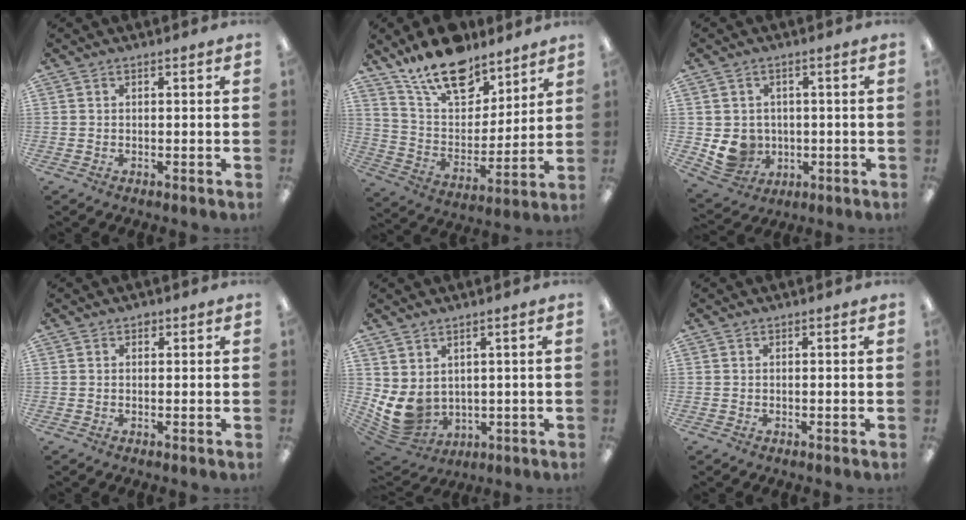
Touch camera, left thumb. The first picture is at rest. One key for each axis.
{"total": 17.2, "fx": 13.3, "fy": 7.8, "fz": 7.7, "tx": -0.139, "ty": -0.079, "tz": 0.240}
{"total": 7.3, "fx": -0.2, "fy": 6.9, "fz": 2.4, "tx": -0.060, "ty": 0.002, "tz": 0.006}
{"total": 1.0, "fx": 0.6, "fy": 0.7, "fz": 0.4, "tx": 0.000, "ty": 0.000, "tz": 0.009}
{"total": 8.0, "fx": 2.0, "fy": 6.2, "fz": 4.6, "tx": -0.122, "ty": -0.030, "tz": 0.045}
{"total": 0.0}